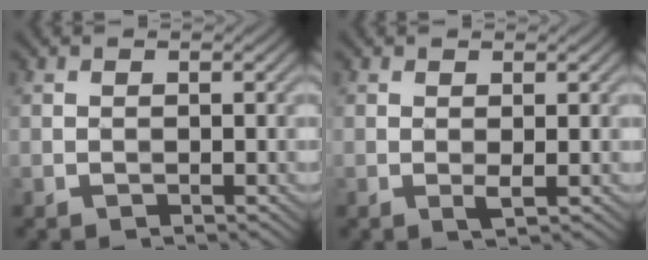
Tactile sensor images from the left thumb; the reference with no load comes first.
{"total": 1.0, "force": [0.2, 0.2, 0.9], "torque": [-0.021, -0.003, 0.005]}